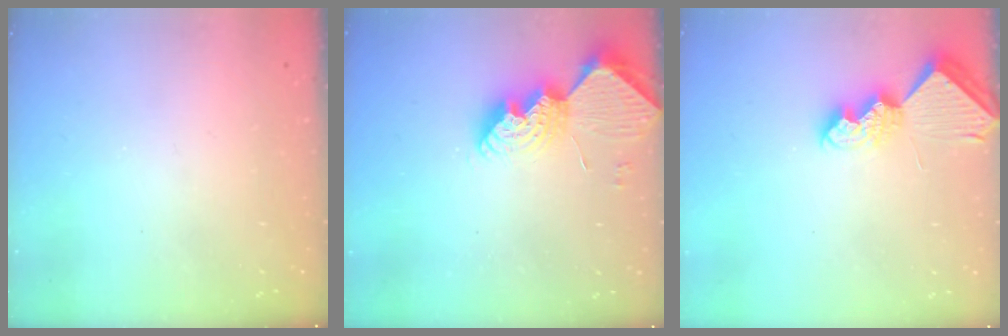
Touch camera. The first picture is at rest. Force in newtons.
{"total": 12.5, "press": 12.4, "slide": 1.0}
{"total": 8.3, "press": 8.3, "slide": 0.7}